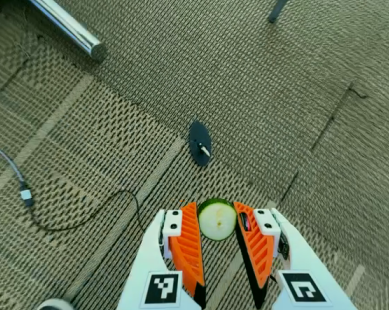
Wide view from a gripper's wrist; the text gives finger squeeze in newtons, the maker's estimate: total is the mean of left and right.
{"total": 6.5, "left": 5.9, "right": 7.1}